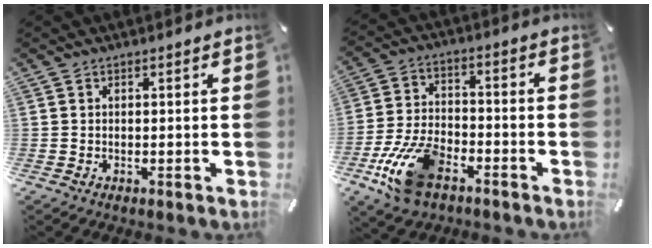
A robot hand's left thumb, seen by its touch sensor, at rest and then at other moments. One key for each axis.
{"total": 14.8, "fx": -8.0, "fy": 7.8, "fz": 9.7, "tx": -0.194, "ty": 0.038, "tz": -0.138}